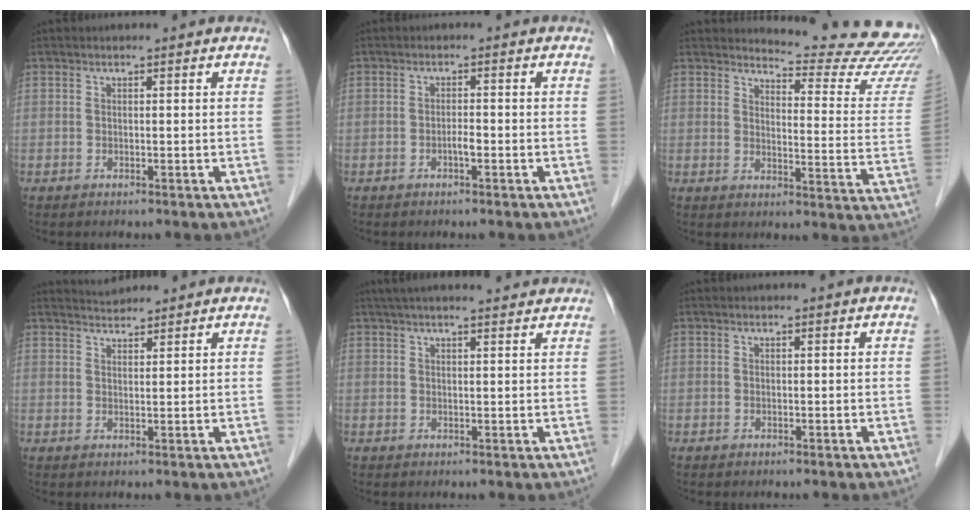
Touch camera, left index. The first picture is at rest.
{"total": 1.2, "force": [-0.6, 0.1, 1.0], "torque": [-0.018, 0.002, -0.012]}
{"total": 18.0, "force": [17.8, -0.1, 3.0], "torque": [-0.030, -0.144, 0.186]}
{"total": 2.7, "force": [2.7, 0.0, -0.1], "torque": [-0.006, 0.016, 0.054]}
{"total": 11.3, "force": [10.0, 1.5, 5.0], "torque": [-0.073, 0.035, 0.130]}
{"total": 0.0}